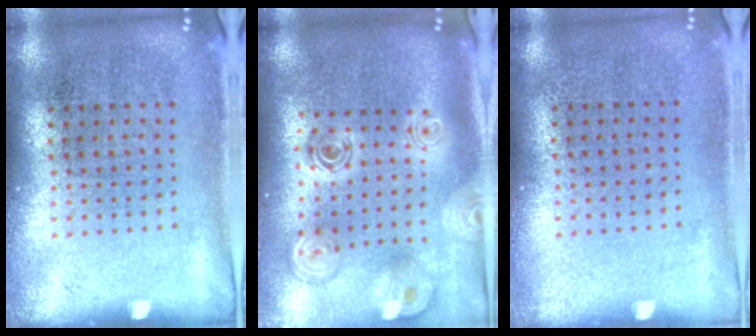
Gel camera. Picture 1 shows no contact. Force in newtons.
{"total": 2.6, "press": 1.9, "slide": 1.8}
{"total": 0.0}